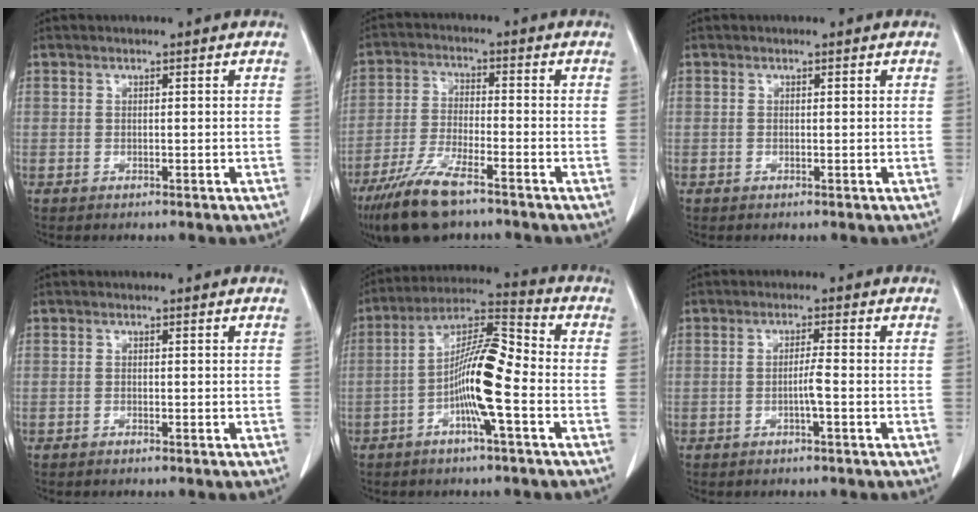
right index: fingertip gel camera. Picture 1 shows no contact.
{"total": 10.4, "force": [-7.2, 2.2, 7.2], "torque": [-0.149, -0.024, -0.134]}
{"total": 0.0}
{"total": 0.0}
{"total": 11.1, "force": [-3.0, 1.1, 10.6], "torque": [-0.198, 0.018, -0.060]}
{"total": 2.2, "force": [-0.8, -0.3, 2.1], "torque": [-0.036, 0.001, -0.015]}